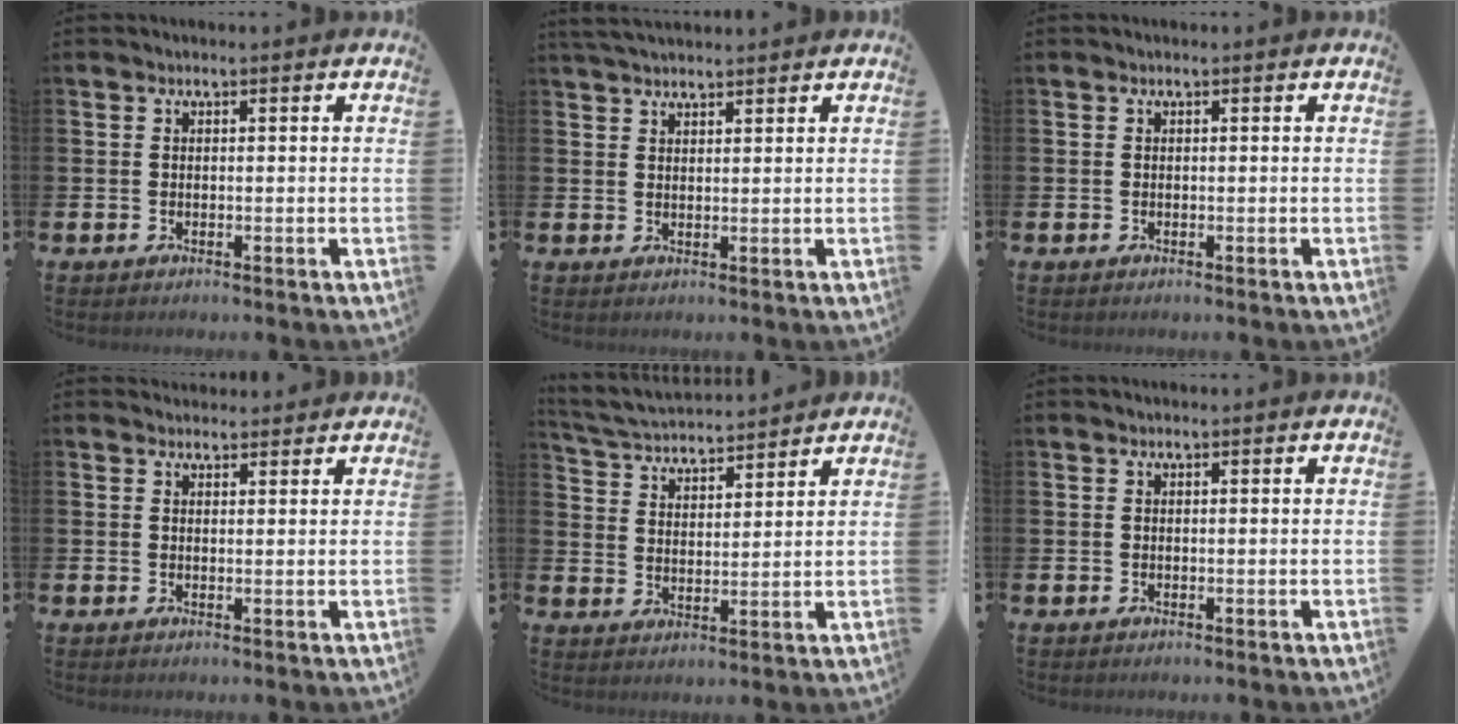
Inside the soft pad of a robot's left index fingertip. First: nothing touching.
{"total": 3.1, "force": [2.9, 0.7, 0.9], "torque": [-0.018, -0.008, 0.053]}
{"total": 0.0}
{"total": 1.8, "force": [1.7, 0.6, -0.1], "torque": [0.012, -0.006, 0.028]}
{"total": 4.7, "force": [4.7, 0.7, 0.3], "torque": [-0.026, -0.035, 0.080]}
{"total": 0.0}